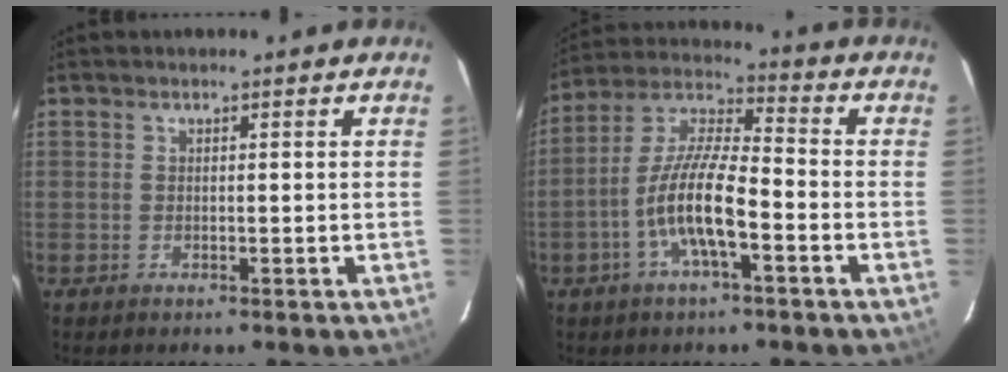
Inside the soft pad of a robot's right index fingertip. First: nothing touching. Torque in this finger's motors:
{"motor_torque": [1.22, -0.92, 1.05, 0.21]}